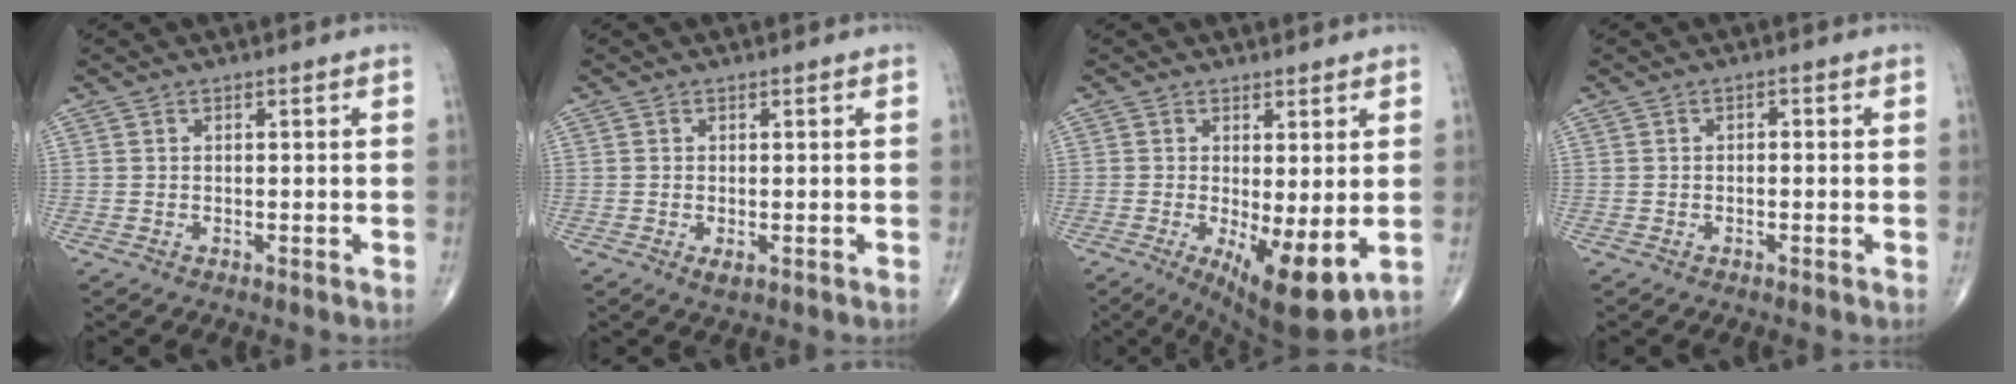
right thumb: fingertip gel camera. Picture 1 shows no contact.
{"total": 1.4, "force": [-0.4, 0.7, 1.2], "torque": [-0.021, -0.003, -0.003]}
{"total": 10.6, "force": [-1.9, 3.4, 9.8], "torque": [-0.151, -0.026, -0.018]}
{"total": 0.9, "force": [-0.1, 0.5, 0.7], "torque": [-0.005, 0.004, -0.006]}